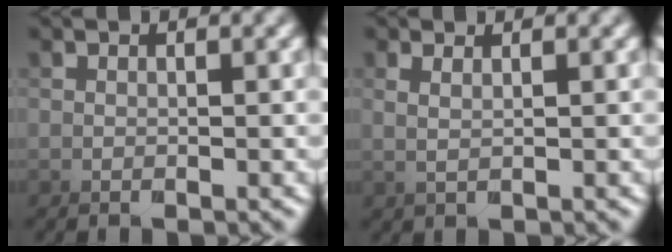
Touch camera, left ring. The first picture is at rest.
{"total": 3.0, "force": [0.5, -2.9, -0.3], "torque": [0.014, 0.016, 0.005]}